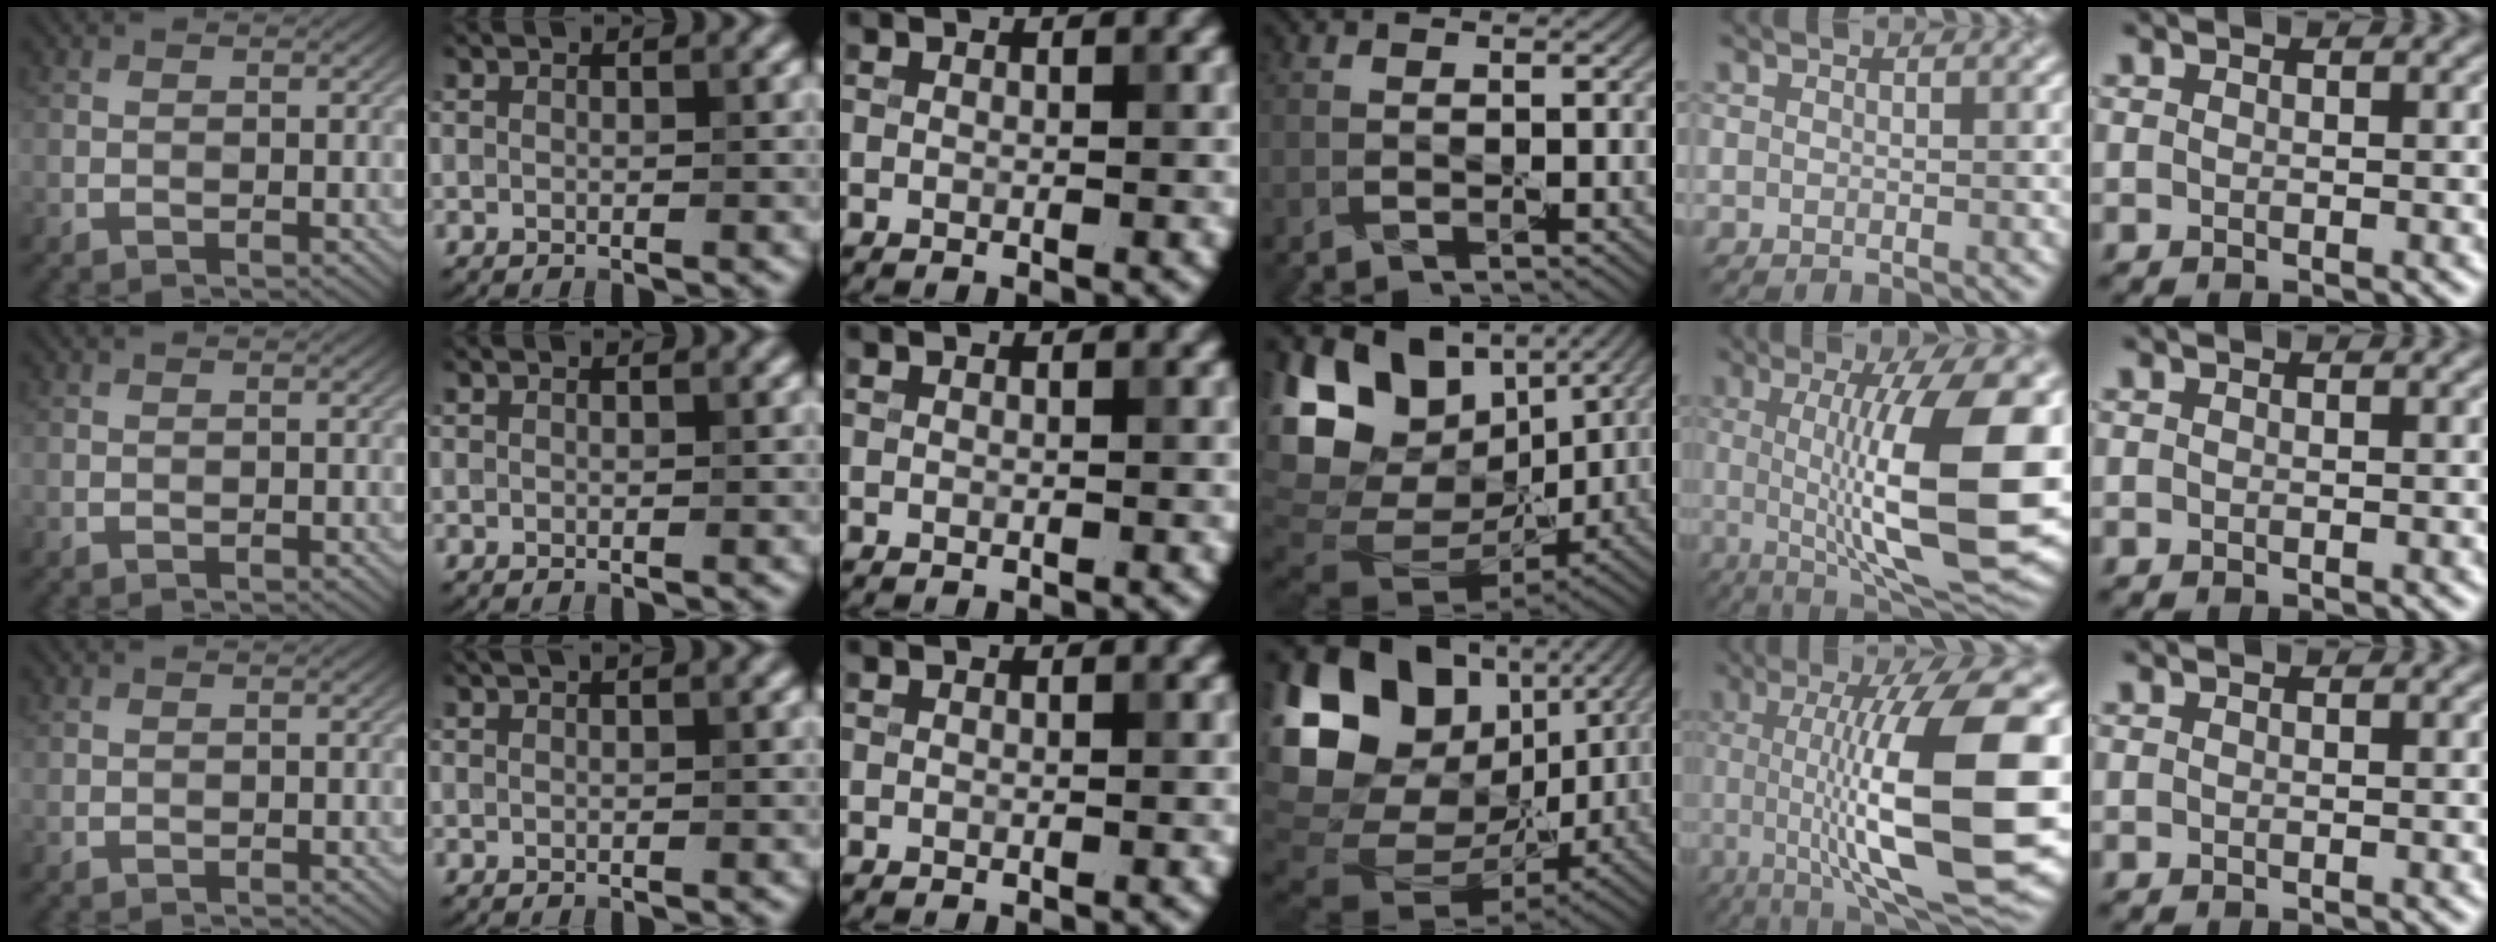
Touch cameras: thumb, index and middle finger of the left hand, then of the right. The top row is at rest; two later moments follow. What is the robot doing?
{"motion": "peel", "object": "postage stamp"}